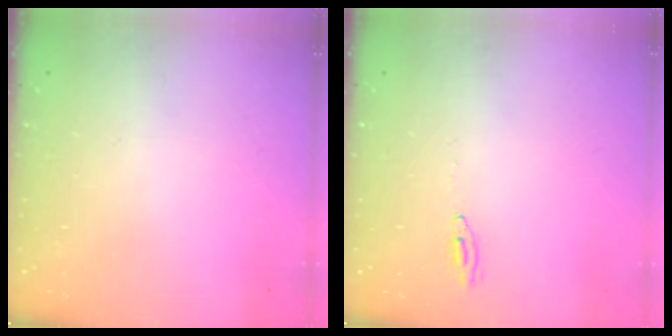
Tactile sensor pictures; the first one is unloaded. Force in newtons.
{"total": 2.2, "press": 2.2, "slide": 0.2}